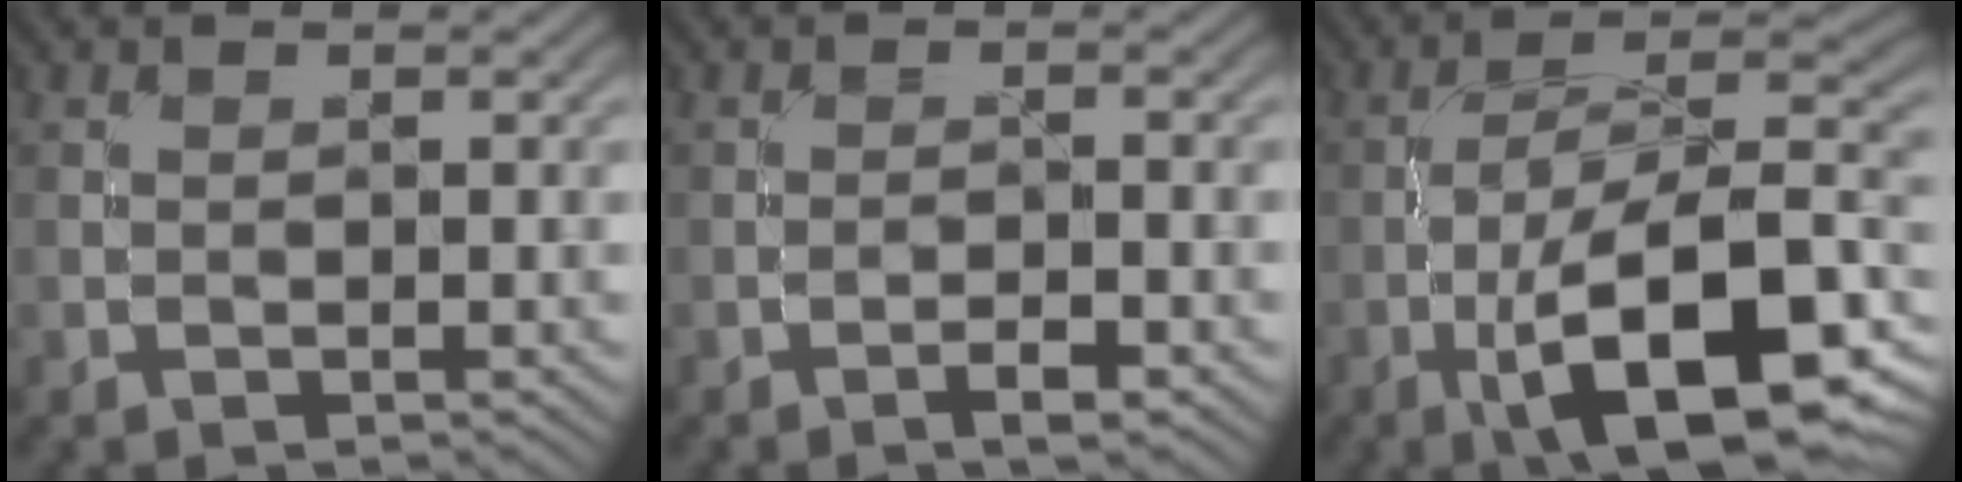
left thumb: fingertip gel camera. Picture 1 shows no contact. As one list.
[{"total": 2.1, "force": [-1.4, 0.4, 1.6], "torque": [-0.031, 0.003, -0.029]}, {"total": 16.1, "force": [-6.8, 5.6, 13.5], "torque": [-0.209, -0.001, -0.118]}]